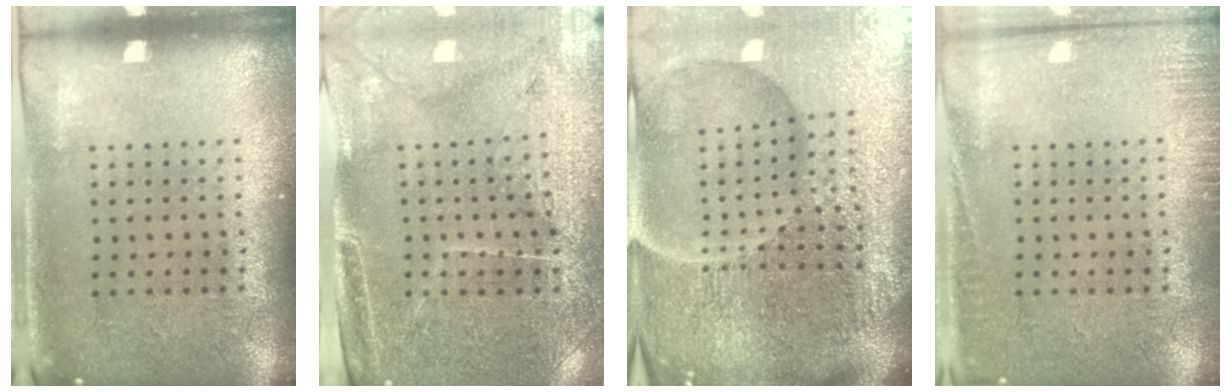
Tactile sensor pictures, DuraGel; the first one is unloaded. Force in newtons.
{"total": 3.2, "press": 3.1, "slide": 0.9}
{"total": 7.2, "press": 6.4, "slide": 3.4}
{"total": 1.9, "press": 1.9, "slide": 0.4}